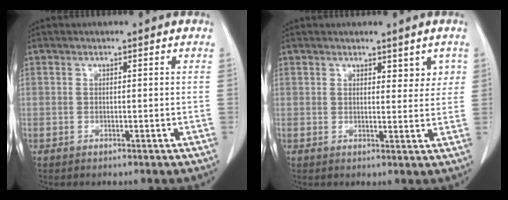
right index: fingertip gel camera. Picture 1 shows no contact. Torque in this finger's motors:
{"motor_torque": [-0.03, -0.03, -0.05, 0.00]}